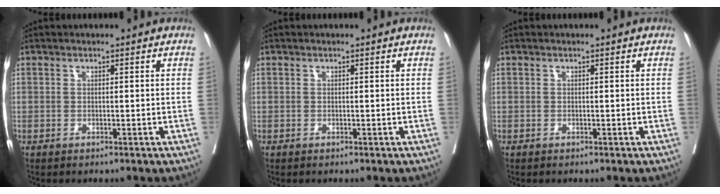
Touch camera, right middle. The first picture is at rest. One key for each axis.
{"total": 0.0}
{"total": 0.0}